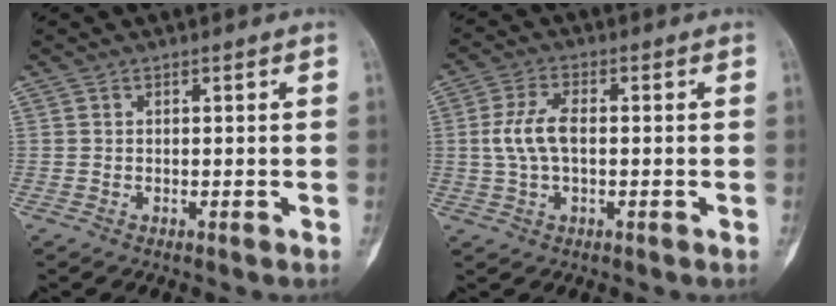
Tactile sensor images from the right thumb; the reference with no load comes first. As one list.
[{"total": 6.5, "force": [0.1, 3.2, 5.6], "torque": [-0.126, 0.014, -0.002]}]